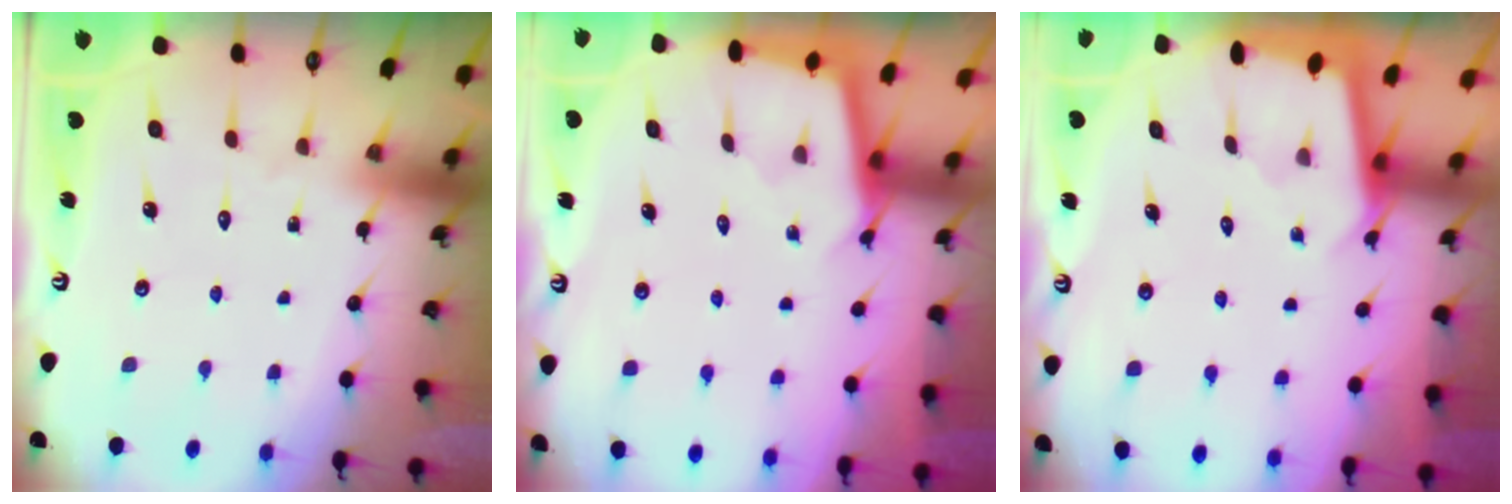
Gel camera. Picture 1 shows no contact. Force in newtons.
{"total": 2.5, "press": 2.5, "slide": 0.1}
{"total": 2.0, "press": 2.0, "slide": 0.2}